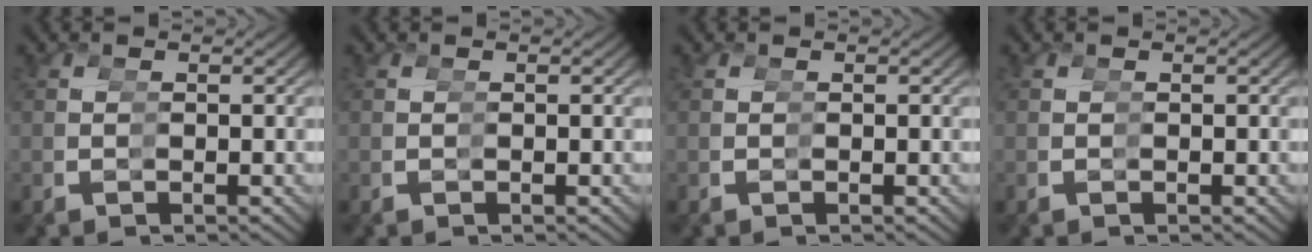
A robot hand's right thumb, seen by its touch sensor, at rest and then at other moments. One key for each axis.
{"total": 0.0}
{"total": 0.0}
{"total": 0.0}